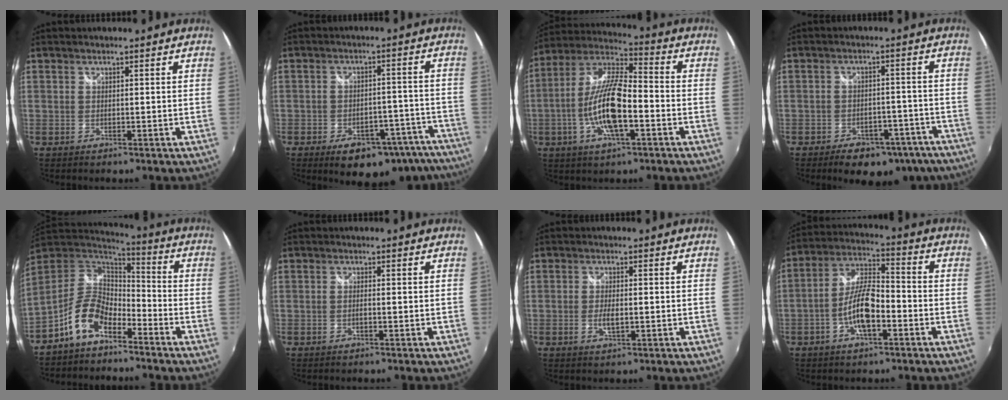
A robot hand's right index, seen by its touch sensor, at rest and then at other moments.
{"total": 16.2, "force": [-12.2, 7.7, 7.5], "torque": [-0.109, 0.018, -0.133]}
{"total": 14.4, "force": [-4.2, 4.4, 13.1], "torque": [-0.265, -0.002, -0.082]}
{"total": 13.7, "force": [-10.3, 7.2, 5.5], "torque": [-0.102, 0.018, -0.111]}
{"total": 11.5, "force": [-6.8, 5.8, 7.2], "torque": [-0.151, 0.015, -0.133]}
{"total": 0.9, "force": [-0.2, 0.1, 0.9], "torque": [-0.018, 0.000, -0.006]}
{"total": 2.9, "force": [-0.6, 1.1, 2.6], "torque": [-0.049, -0.007, -0.008]}
{"total": 10.0, "force": [-3.8, 3.3, 8.6], "torque": [-0.179, 0.008, -0.069]}